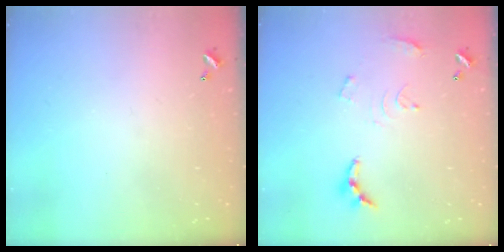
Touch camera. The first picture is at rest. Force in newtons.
{"total": 9.8, "press": 9.8, "slide": 0.7}